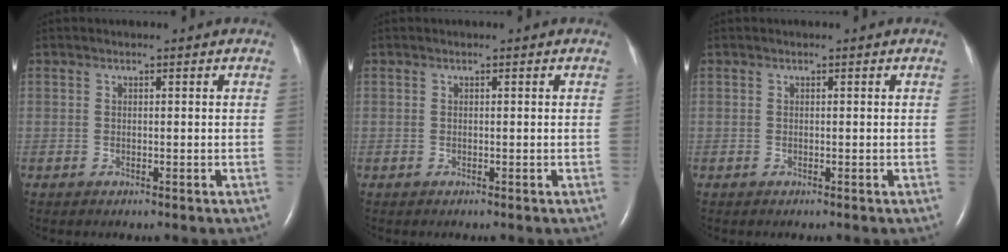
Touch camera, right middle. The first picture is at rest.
{"total": 0.0}
{"total": 0.0}